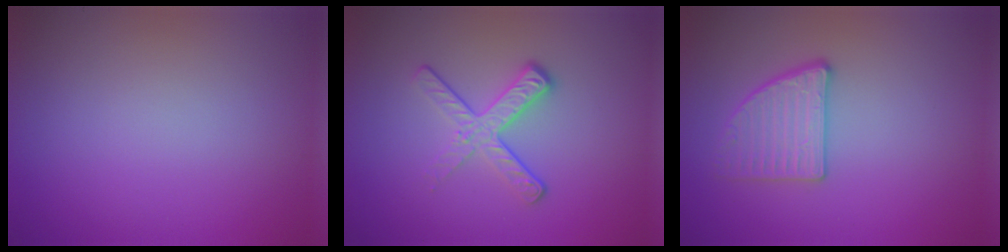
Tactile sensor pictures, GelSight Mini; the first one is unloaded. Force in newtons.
{"total": 3.5, "press": 2.4, "slide": 2.6}
{"total": 2.8, "press": 2.8, "slide": 0.3}